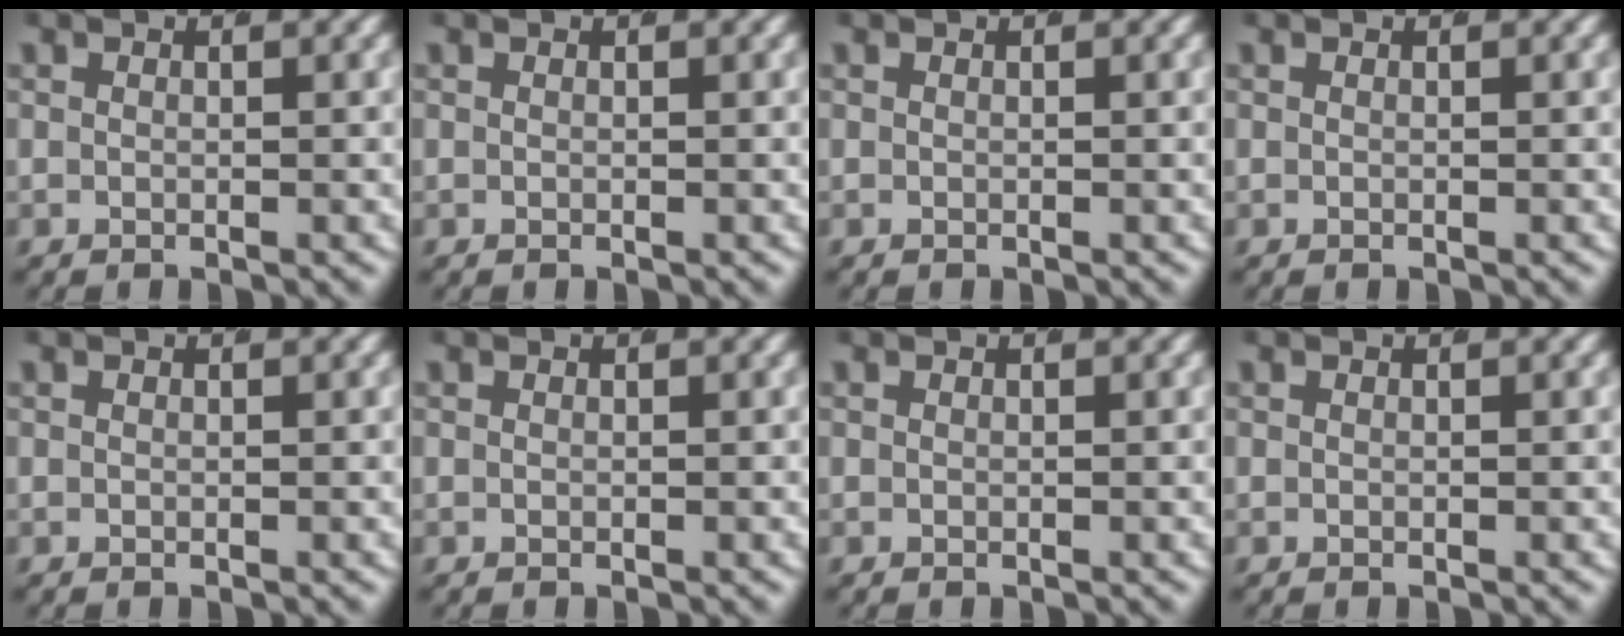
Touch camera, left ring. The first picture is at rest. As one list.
[{"total": 0.0}, {"total": 0.0}, {"total": 0.0}, {"total": 0.0}, {"total": 0.0}, {"total": 0.0}, {"total": 0.0}]